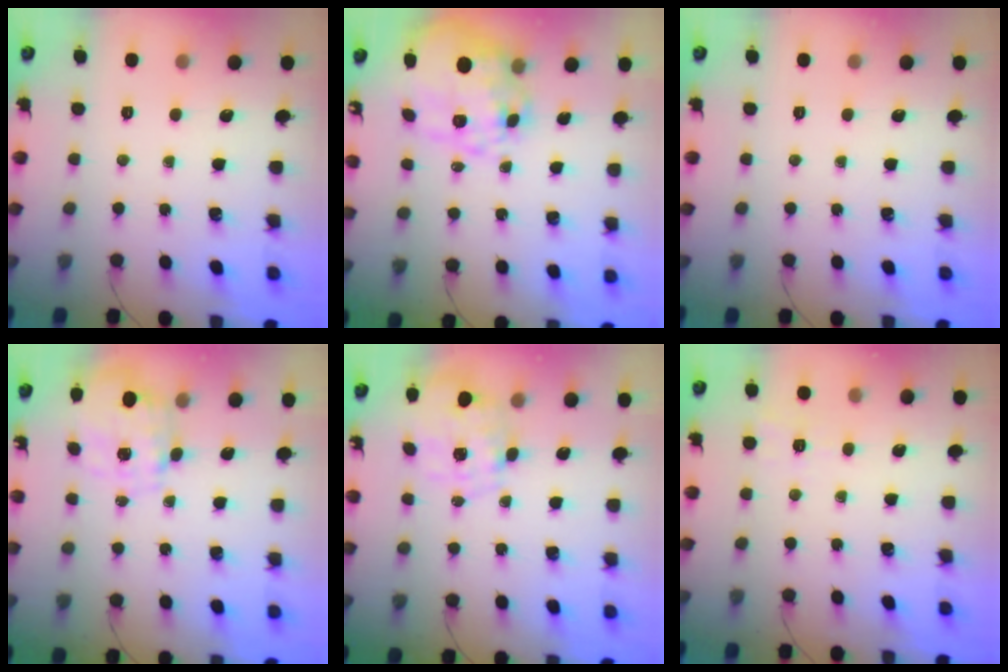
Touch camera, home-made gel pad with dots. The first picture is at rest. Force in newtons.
{"total": 16.8, "press": 16.6, "slide": 3.1}
{"total": 0.0}
{"total": 2.7, "press": 2.5, "slide": 1.1}
{"total": 2.1, "press": 1.8, "slide": 1.0}
{"total": 1.8, "press": 0.2, "slide": 1.8}